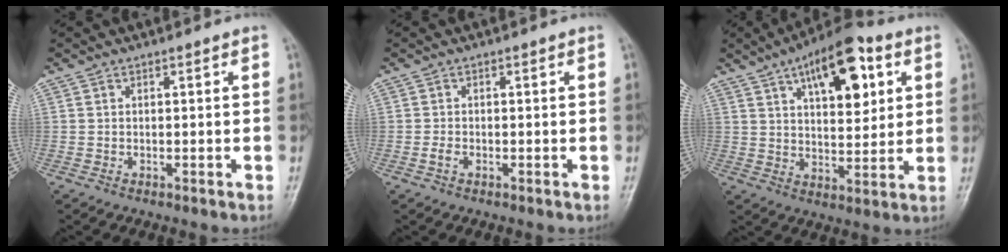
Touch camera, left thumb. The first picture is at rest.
{"total": 1.2, "force": [-0.5, 0.8, 0.8], "torque": [-0.018, -0.001, -0.012]}
{"total": 16.1, "force": [6.9, 7.2, 12.6], "torque": [-0.152, -0.014, 0.105]}